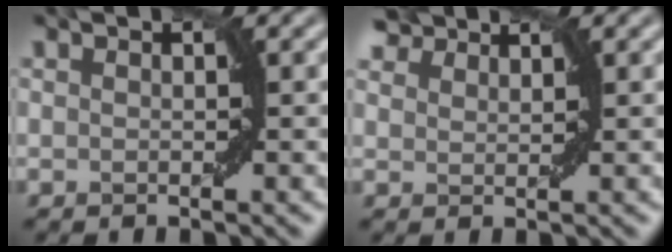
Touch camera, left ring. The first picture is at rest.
{"total": 2.8, "force": [2.6, 0.8, 0.6], "torque": [-0.019, 0.007, 0.052]}